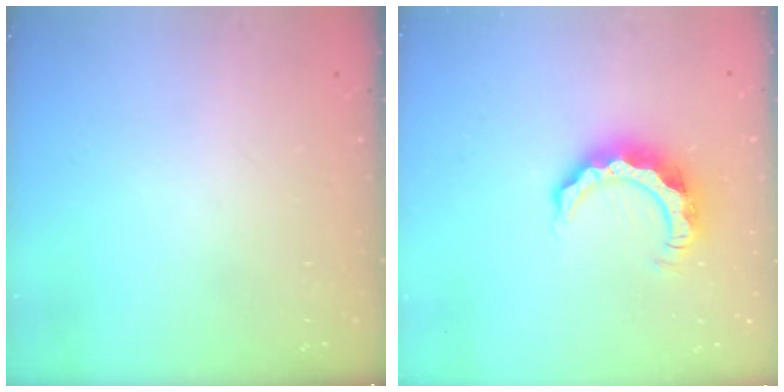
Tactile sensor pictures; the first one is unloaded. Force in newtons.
{"total": 9.2, "press": 9.1, "slide": 1.0}